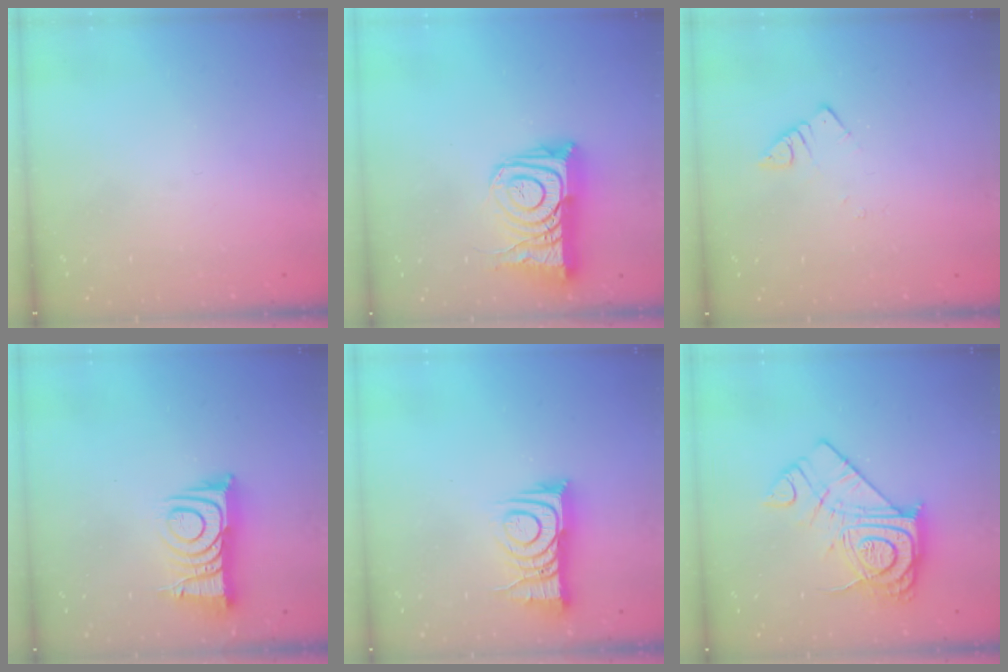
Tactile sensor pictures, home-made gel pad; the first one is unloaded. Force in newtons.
{"total": 16.4, "press": 16.3, "slide": 1.5}
{"total": 2.5, "press": 2.5, "slide": 0.3}
{"total": 11.0, "press": 11.0, "slide": 0.6}
{"total": 10.6, "press": 10.6, "slide": 1.0}
{"total": 19.5, "press": 19.4, "slide": 1.6}